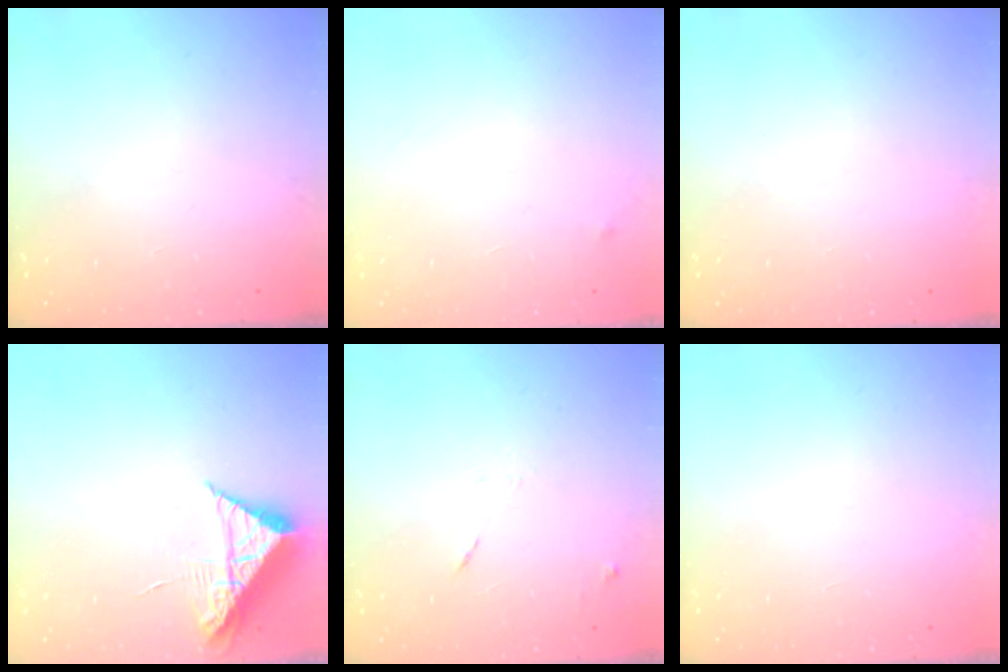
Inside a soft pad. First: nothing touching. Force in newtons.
{"total": 2.5, "press": 2.4, "slide": 0.4}
{"total": 1.5, "press": 1.5, "slide": 0.1}
{"total": 9.4, "press": 9.4, "slide": 0.5}
{"total": 5.7, "press": 5.7, "slide": 0.7}
{"total": 1.5, "press": 1.5, "slide": 0.1}